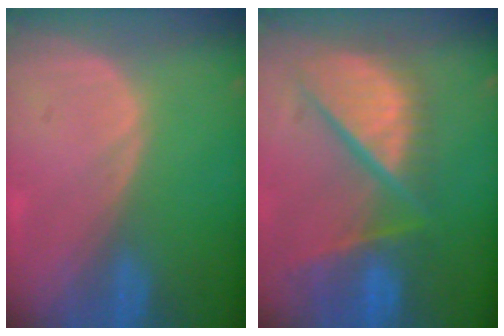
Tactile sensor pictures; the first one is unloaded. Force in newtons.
{"total": 12.1, "press": 9.9, "slide": 7.0}